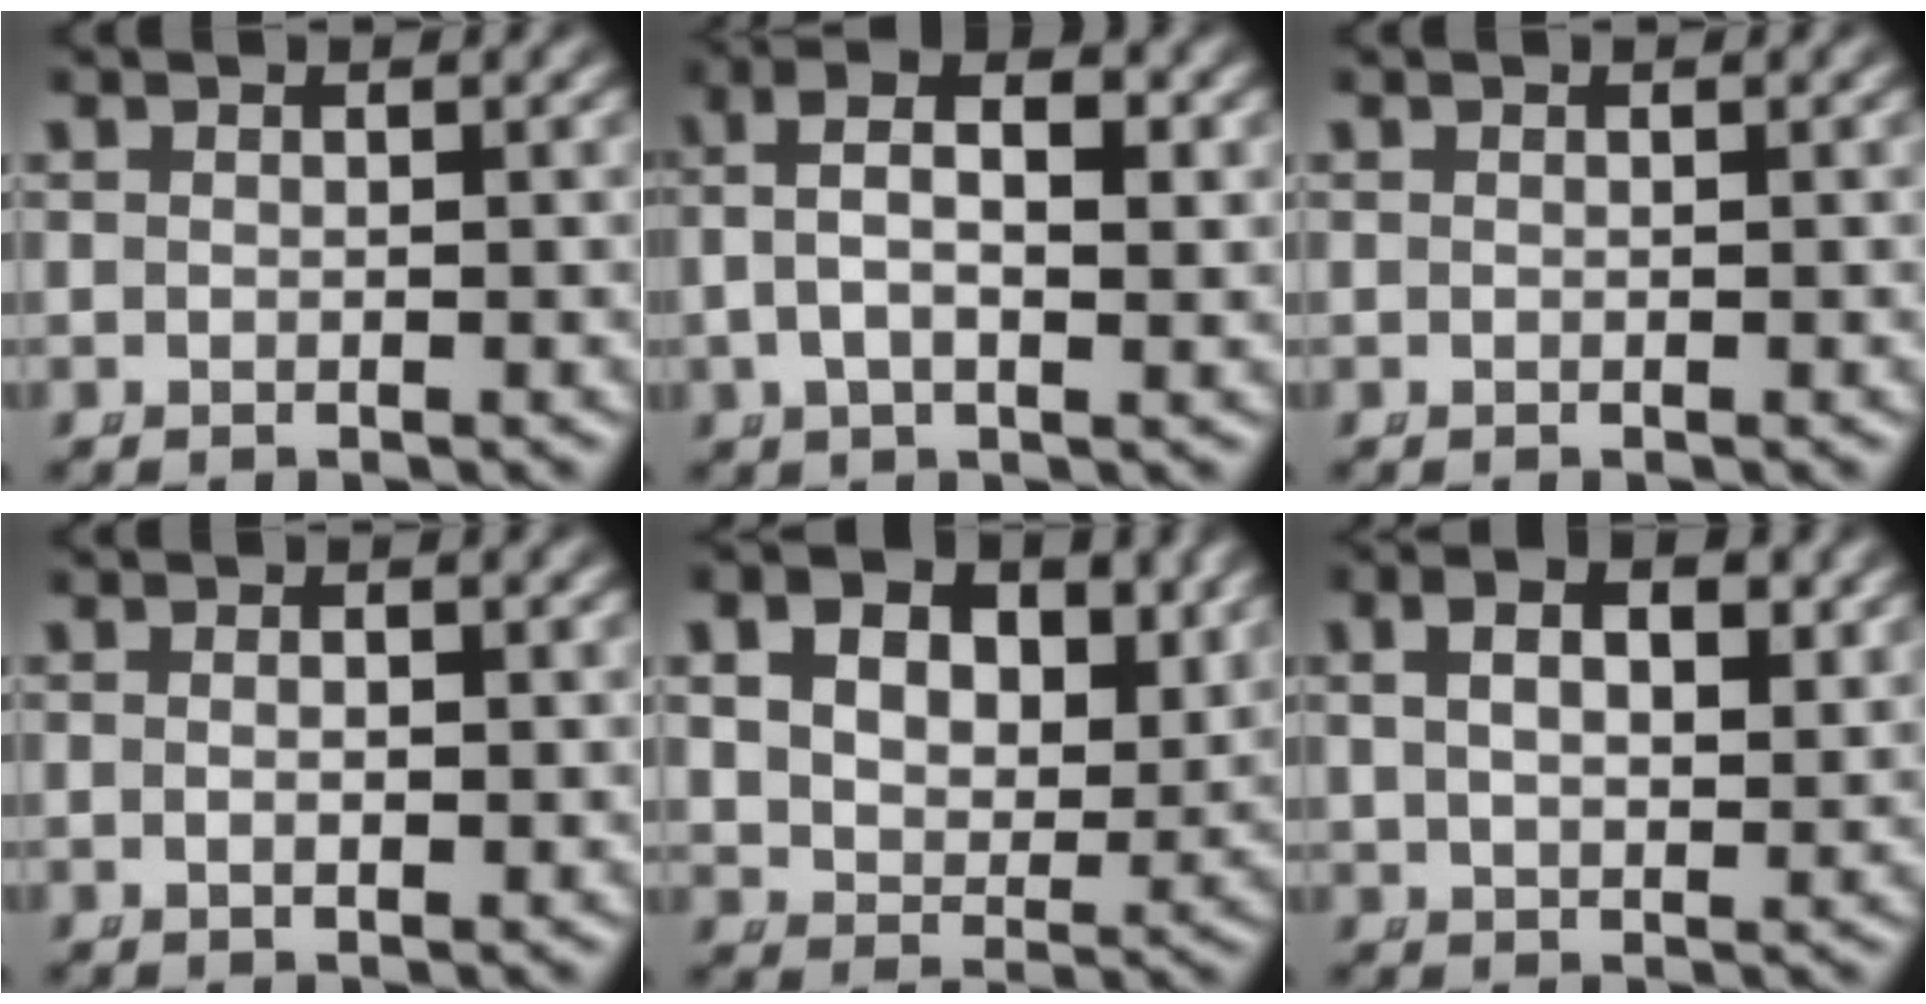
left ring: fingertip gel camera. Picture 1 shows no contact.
{"total": 6.0, "force": [1.4, 3.4, 4.8], "torque": [-0.084, 0.009, 0.014]}
{"total": 0.0}
{"total": 1.1, "force": [-0.2, 0.3, 1.1], "torque": [-0.020, -0.005, -0.002]}
{"total": 6.6, "force": [2.6, 4.7, 3.9], "torque": [-0.080, -0.027, 0.049]}
{"total": 4.0, "force": [1.6, 2.2, 2.9], "torque": [-0.046, 0.001, 0.029]}